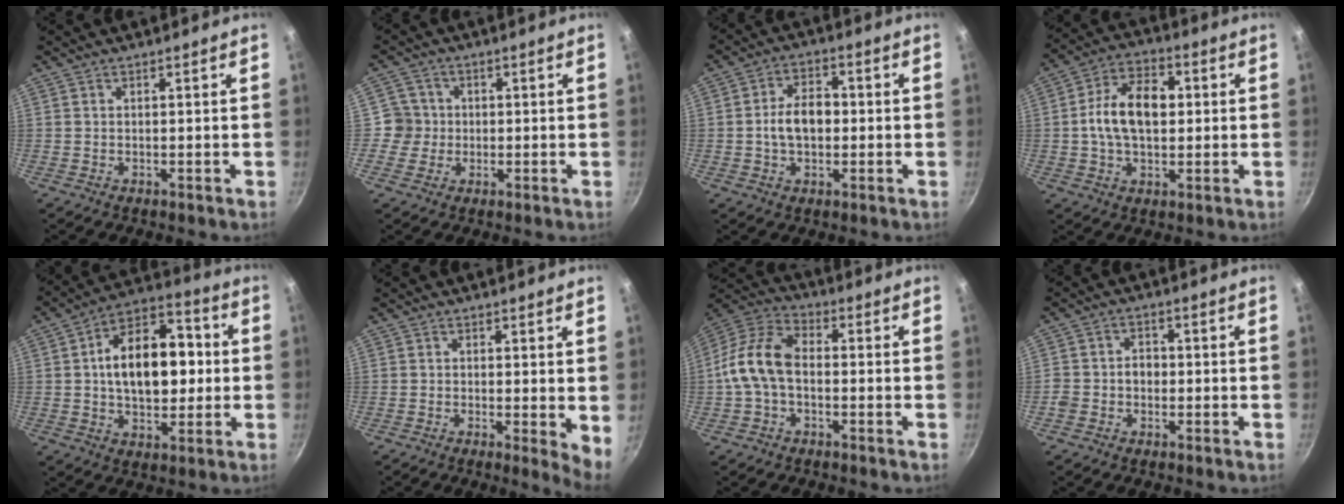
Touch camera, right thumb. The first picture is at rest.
{"total": 4.5, "force": [-0.3, 4.5, 0.0], "torque": [0.031, 0.012, -0.015]}
{"total": 7.8, "force": [-0.4, 5.0, 5.9], "torque": [-0.093, 0.019, -0.010]}
{"total": 12.6, "force": [0.8, 7.8, 9.8], "torque": [-0.164, 0.020, 0.009]}
{"total": 17.7, "force": [1.2, 10.7, 14.1], "torque": [-0.190, 0.027, 0.015]}
{"total": 3.9, "force": [0.3, 1.0, 3.8], "torque": [-0.053, -0.011, 0.001]}
{"total": 12.0, "force": [-0.9, 7.6, 9.3], "torque": [-0.186, 0.036, -0.027]}
{"total": 4.2, "force": [-0.8, 3.4, 2.3], "torque": [-0.028, 0.021, -0.015]}